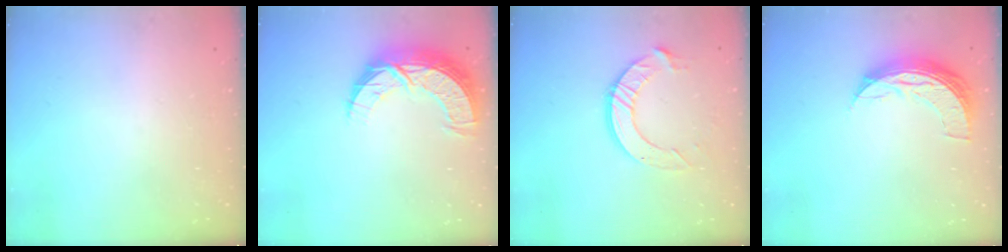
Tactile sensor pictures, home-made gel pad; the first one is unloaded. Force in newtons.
{"total": 11.7, "press": 11.6, "slide": 0.9}
{"total": 10.2, "press": 10.2, "slide": 1.0}
{"total": 9.9, "press": 9.8, "slide": 0.6}